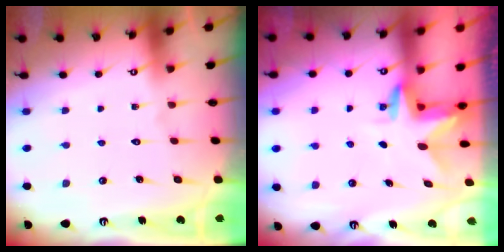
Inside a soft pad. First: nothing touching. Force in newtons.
{"total": 3.1, "press": 3.1, "slide": 0.2}